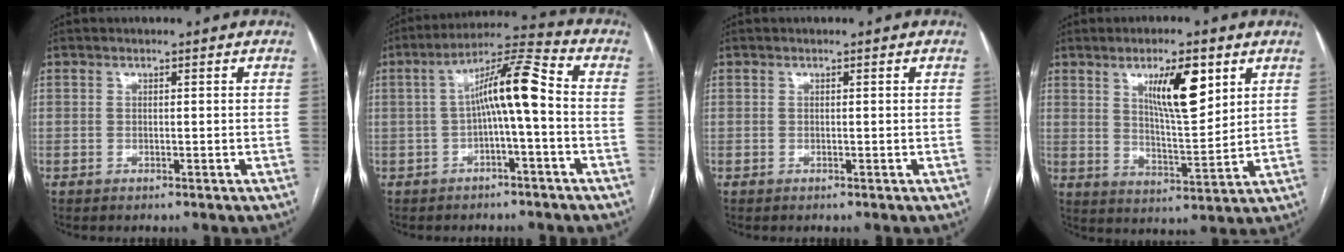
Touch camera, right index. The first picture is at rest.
{"total": 9.3, "force": [-0.5, 0.8, 9.3], "torque": [-0.158, 0.034, -0.013]}
{"total": 0.0}
{"total": 10.1, "force": [4.7, 2.2, 8.6], "torque": [-0.147, -0.003, 0.083]}